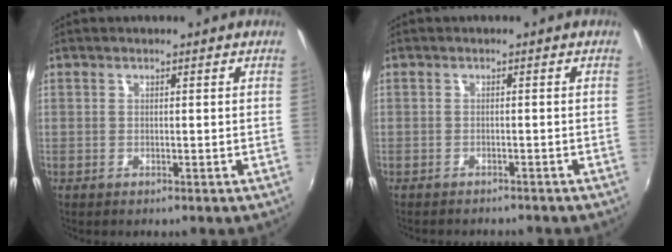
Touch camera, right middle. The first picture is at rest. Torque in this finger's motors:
{"motor_torque": [0.74, -1.40, 0.07, 0.06]}